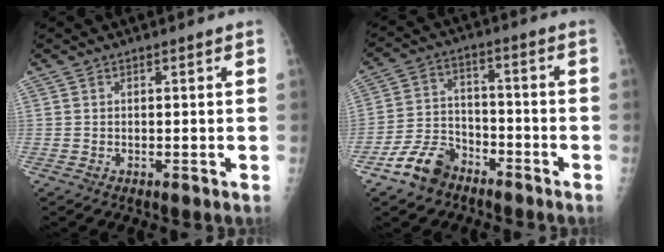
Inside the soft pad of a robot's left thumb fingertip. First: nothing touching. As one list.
[{"total": 9.2, "force": [-6.3, 5.8, 3.3], "torque": [-0.049, 0.043, -0.121]}]